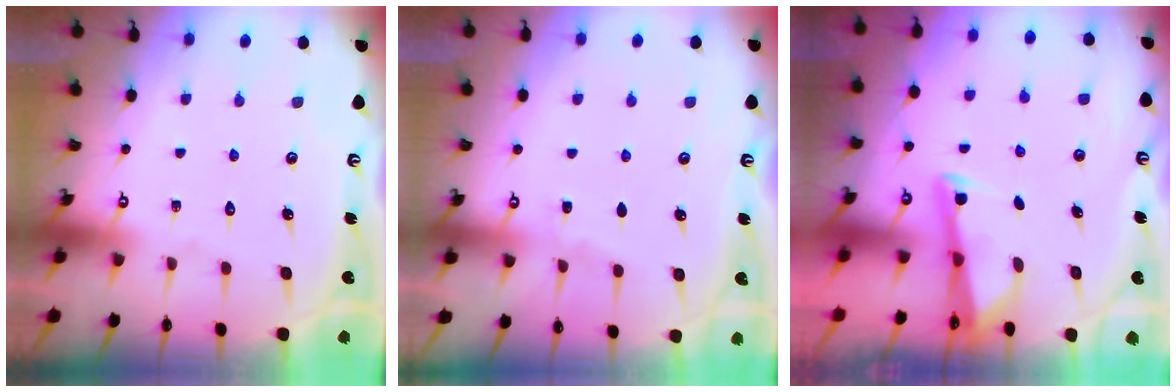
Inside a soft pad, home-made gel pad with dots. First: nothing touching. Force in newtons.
{"total": 3.0, "press": 3.0, "slide": 0.4}
{"total": 2.6, "press": 2.6, "slide": 0.1}